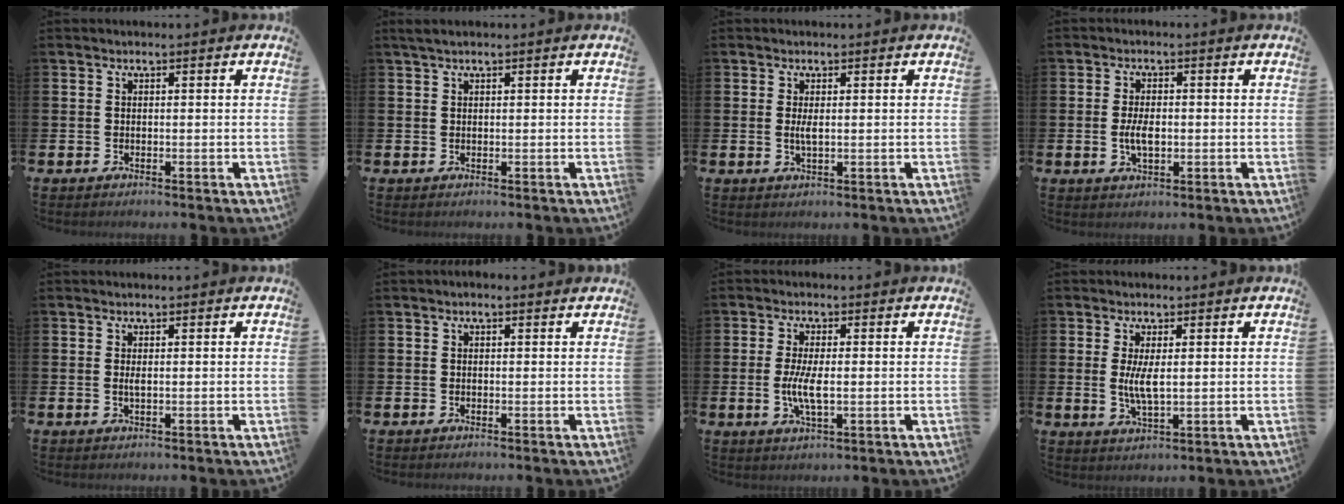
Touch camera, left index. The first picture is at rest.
{"total": 1.1, "force": [0.9, 0.1, 0.7], "torque": [-0.016, 0.004, 0.015]}
{"total": 1.7, "force": [0.3, 0.4, 1.6], "torque": [-0.023, -0.003, 0.002]}
{"total": 3.8, "force": [-0.3, 1.9, 3.2], "torque": [-0.046, -0.001, -0.008]}
{"total": 0.9, "force": [0.2, 0.2, 0.9], "torque": [-0.010, -0.001, 0.001]}
{"total": 0.0}
{"total": 4.5, "force": [-0.3, 1.5, 4.2], "torque": [-0.075, -0.002, -0.009]}
{"total": 4.1, "force": [0.7, 1.3, 3.8], "torque": [-0.068, 0.002, 0.010]}